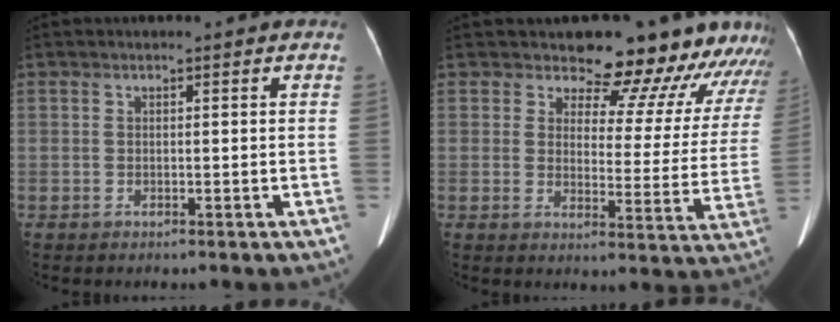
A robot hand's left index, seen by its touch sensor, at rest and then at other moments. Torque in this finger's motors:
{"motor_torque": [1.14, -1.00, 0.74, 0.02]}